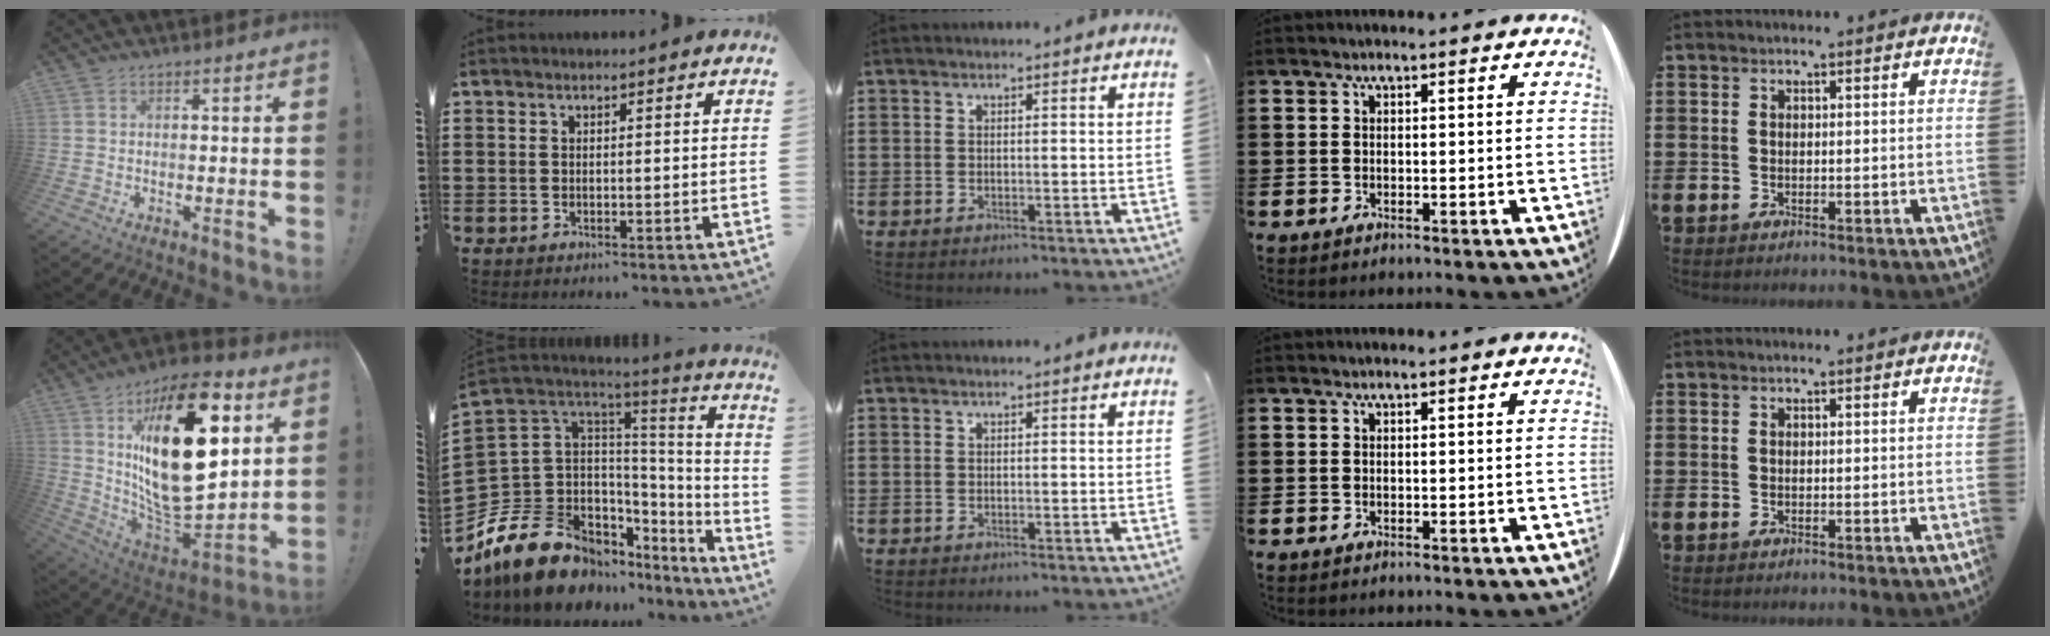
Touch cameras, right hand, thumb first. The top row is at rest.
{"thumb": {"total": 31.0, "force": [8.8, 15.0, 25.6], "torque": [-0.453, -0.051, 0.157]}, "index": {"total": 15.9, "force": [-10.3, 9.2, 7.8], "torque": [-0.190, -0.007, -0.177]}}